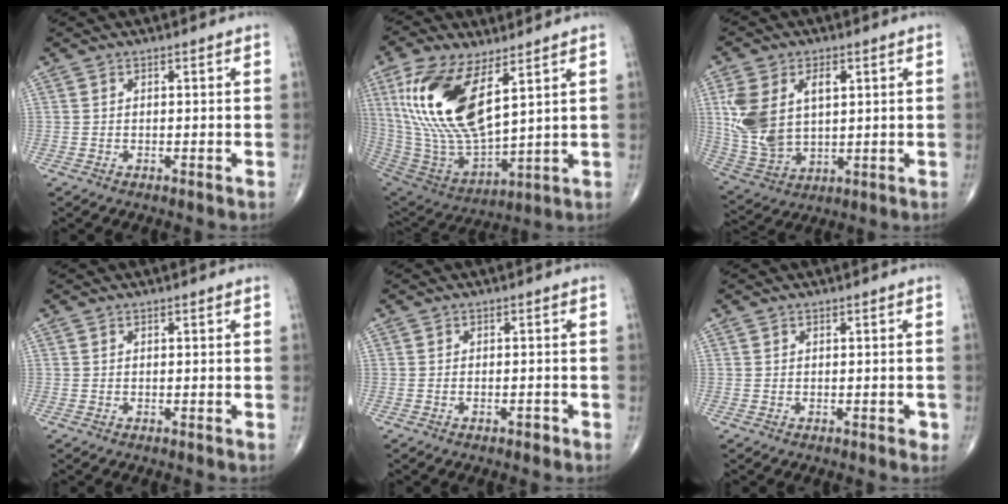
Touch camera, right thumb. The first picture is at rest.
{"total": 20.9, "force": [7.9, 8.8, 17.2], "torque": [-0.346, -0.035, 0.162]}
{"total": 14.1, "force": [3.4, 8.7, 10.6], "torque": [-0.205, -0.004, 0.077]}
{"total": 0.0}
{"total": 1.3, "force": [-0.9, 0.6, 0.7], "torque": [-0.013, 0.008, -0.012]}
{"total": 1.1, "force": [-0.3, 0.8, 0.7], "torque": [-0.003, 0.001, -0.005]}